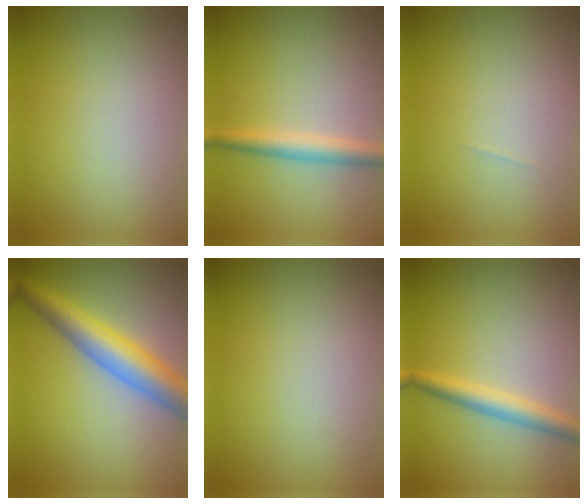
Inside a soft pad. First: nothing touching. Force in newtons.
{"total": 2.5, "press": 2.5, "slide": 0.0}
{"total": 0.0}
{"total": 6.2, "press": 6.2, "slide": 0.1}
{"total": 0.0}
{"total": 2.7, "press": 2.7, "slide": 0.1}